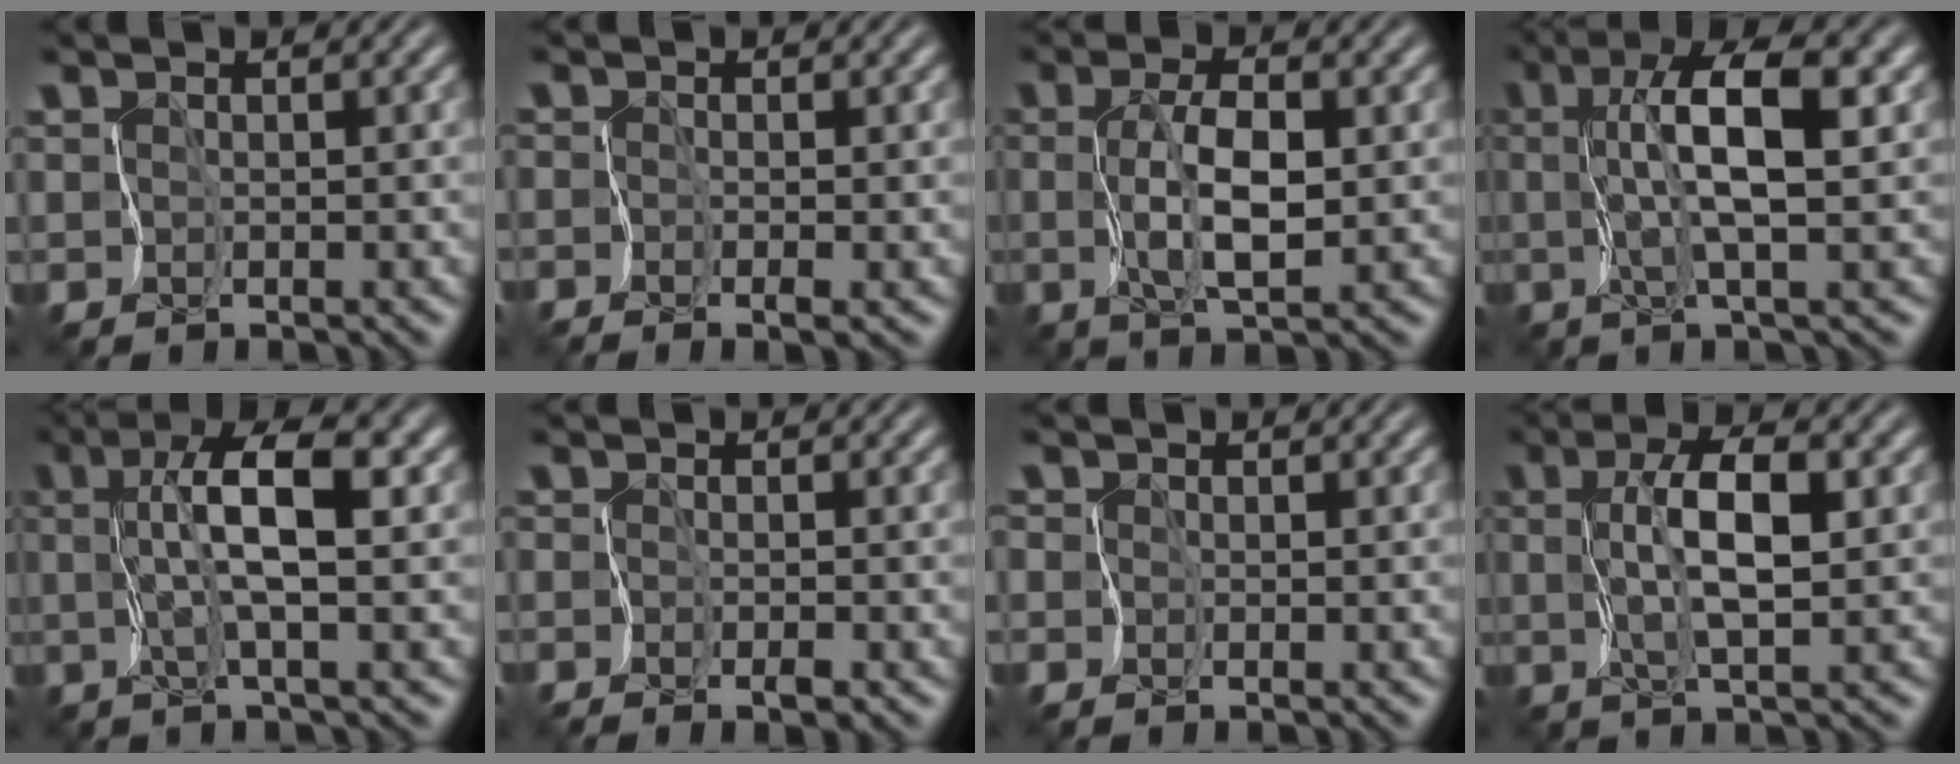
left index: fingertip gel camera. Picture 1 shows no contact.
{"total": 1.0, "force": [-0.7, -0.1, 0.6], "torque": [-0.014, -0.006, -0.017]}
{"total": 3.8, "force": [0.0, 1.1, 3.7], "torque": [-0.078, -0.002, 0.003]}
{"total": 6.1, "force": [1.1, 0.8, 6.0], "torque": [-0.101, 0.008, 0.014]}
{"total": 4.9, "force": [0.8, 0.5, 4.9], "torque": [-0.090, 0.008, 0.008]}
{"total": 1.1, "force": [-1.0, 0.1, 0.6], "torque": [-0.013, -0.006, -0.020]}
{"total": 1.1, "force": [0.0, 1.0, 0.5], "torque": [-0.001, 0.006, -0.010]}
{"total": 4.3, "force": [0.5, 0.8, 4.2], "torque": [-0.083, 0.005, 0.009]}